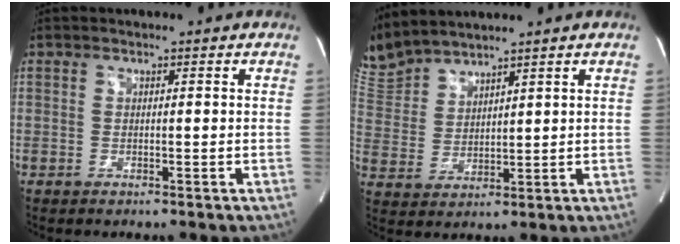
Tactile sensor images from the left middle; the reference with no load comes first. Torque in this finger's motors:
{"motor_torque": [0.49, -0.42, 0.29, 0.13]}